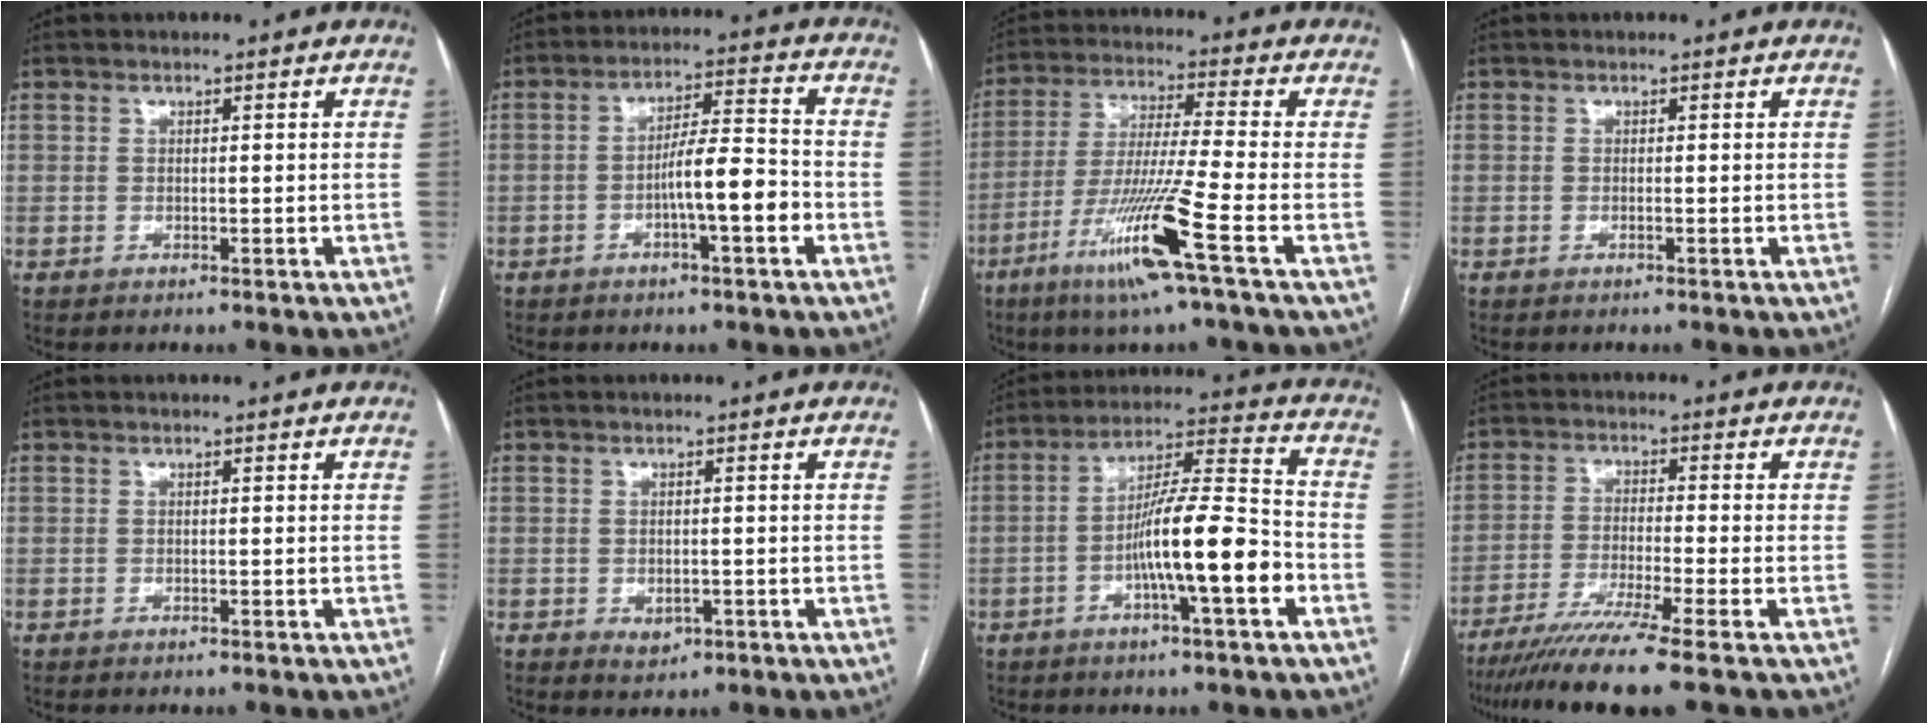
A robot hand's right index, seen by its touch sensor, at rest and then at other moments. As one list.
[{"total": 8.0, "force": [-2.7, 0.9, 7.5], "torque": [-0.127, 0.013, -0.045]}, {"total": 13.2, "force": [-6.3, -1.7, 11.5], "torque": [-0.228, -0.029, -0.121]}, {"total": 0.0}, {"total": 0.0}, {"total": 2.1, "force": [-0.6, 1.6, 1.3], "torque": [-0.015, 0.000, 0.000]}, {"total": 13.1, "force": [-4.3, 0.8, 12.4], "torque": [-0.211, 0.008, -0.074]}, {"total": 10.2, "force": [-7.7, -1.9, 6.4], "torque": [-0.098, -0.030, -0.128]}]